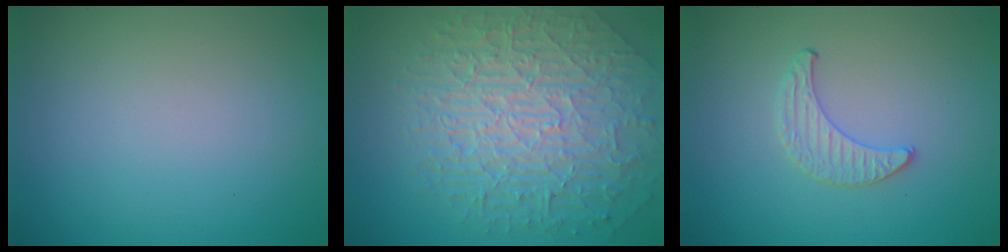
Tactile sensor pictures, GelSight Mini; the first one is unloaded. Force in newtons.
{"total": 9.9, "press": 6.5, "slide": 7.5}
{"total": 1.0, "press": 1.0, "slide": 0.3}